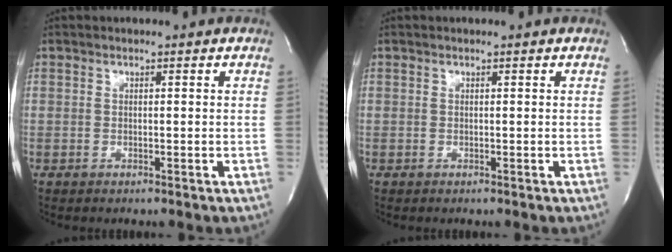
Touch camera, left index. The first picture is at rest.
{"total": 0.0}